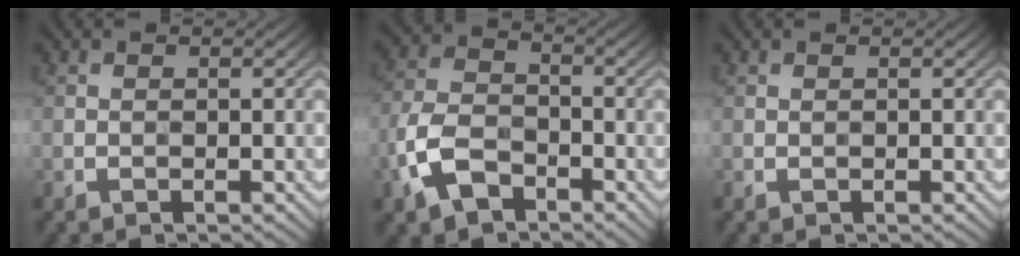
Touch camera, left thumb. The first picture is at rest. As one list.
[{"total": 7.8, "force": [-4.1, 4.5, 4.9], "torque": [-0.121, -0.002, -0.094]}, {"total": 0.0}]